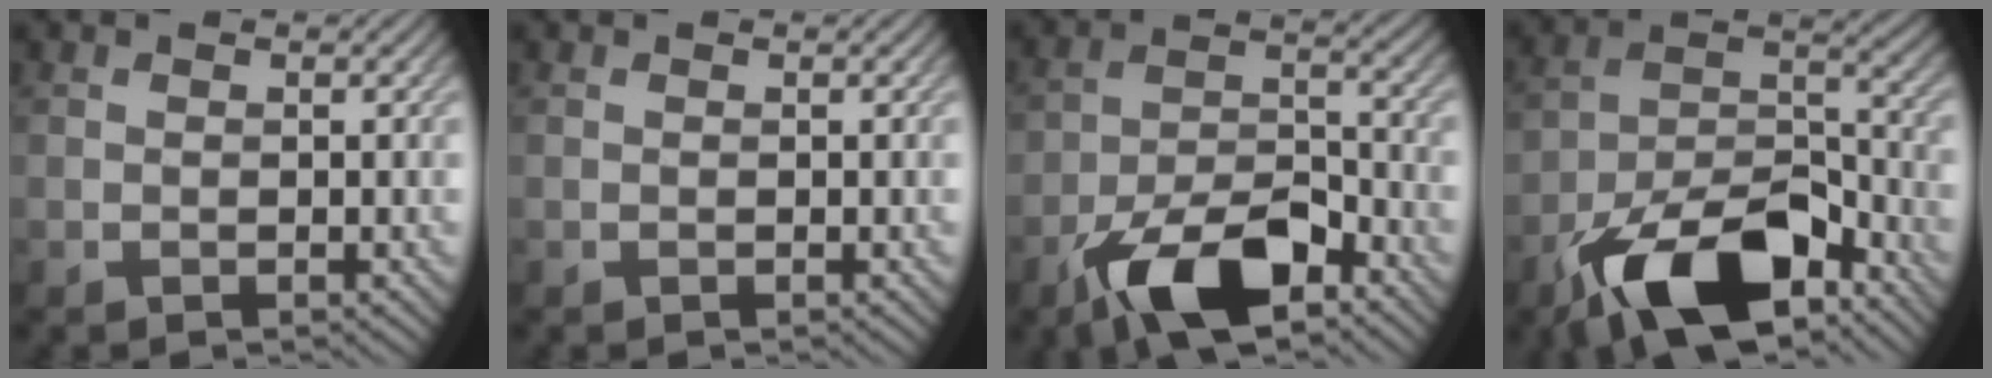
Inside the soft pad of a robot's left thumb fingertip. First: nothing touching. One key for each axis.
{"total": 0.0}
{"total": 11.4, "fx": -7.3, "fy": 4.7, "fz": 7.4, "tx": -0.131, "ty": 0.003, "tz": -0.146}
{"total": 15.0, "fx": -9.8, "fy": 6.4, "fz": 9.3, "tx": -0.173, "ty": -0.007, "tz": -0.192}